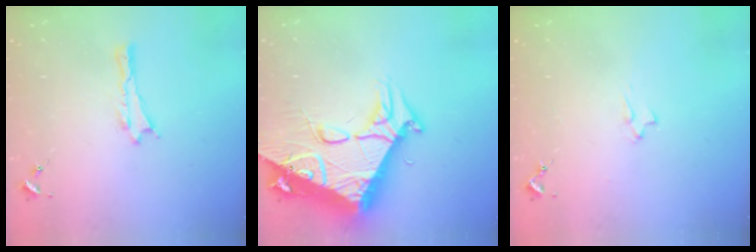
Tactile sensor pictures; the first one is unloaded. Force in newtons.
{"total": 15.1, "press": 15.0, "slide": 1.6}
{"total": 2.1, "press": 2.1, "slide": 0.3}